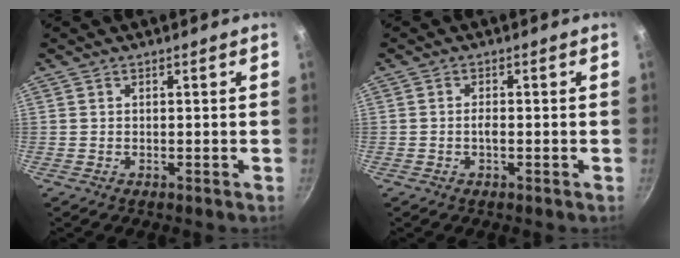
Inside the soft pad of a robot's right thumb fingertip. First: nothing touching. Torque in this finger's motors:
{"motor_torque": [-0.34, 0.17, 0.12, 0.24, 0.01]}